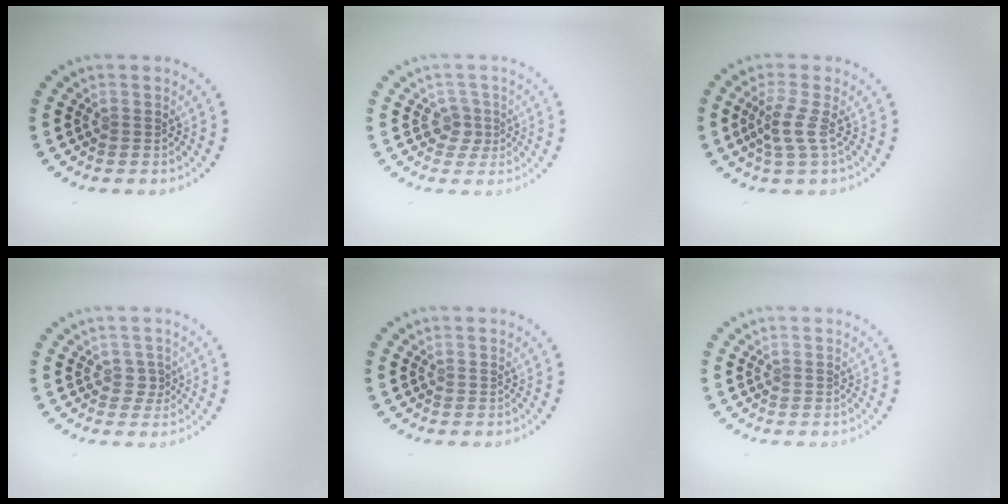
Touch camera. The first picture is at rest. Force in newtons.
{"total": 1.7, "press": 1.3, "slide": 1.1}
{"total": 2.1, "press": 1.4, "slide": 1.5}
{"total": 1.3, "press": 1.0, "slide": 0.8}
{"total": 0.0}
{"total": 0.0}